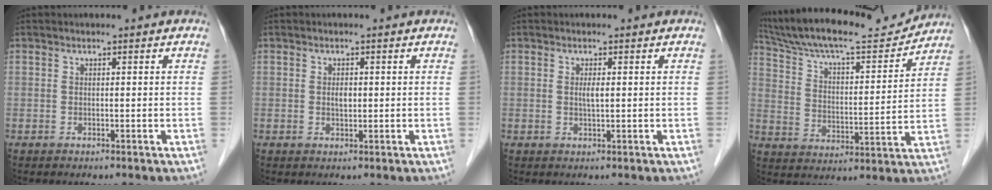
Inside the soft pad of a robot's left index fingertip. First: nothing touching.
{"total": 1.4, "force": [-0.9, 0.6, 0.9], "torque": [-0.014, -0.006, -0.015]}
{"total": 1.4, "force": [-0.8, 0.1, 1.1], "torque": [-0.025, -0.007, -0.015]}
{"total": 18.3, "force": [16.7, 2.7, 7.1], "torque": [-0.131, 0.006, 0.260]}